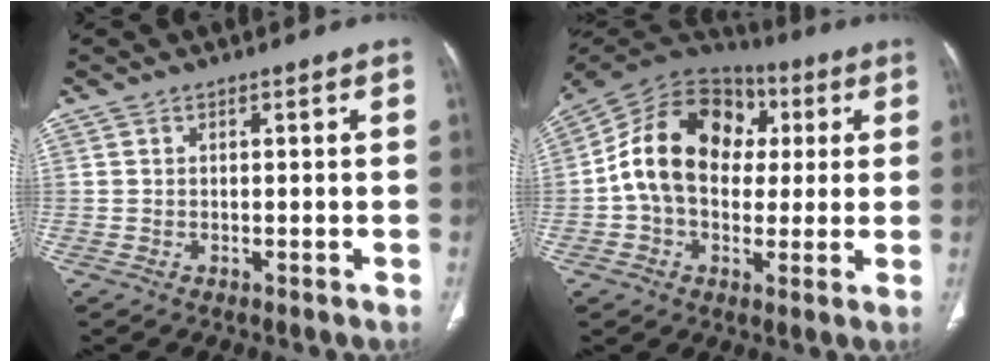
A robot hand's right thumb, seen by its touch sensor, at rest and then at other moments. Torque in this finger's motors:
{"motor_torque": [-0.24, 1.25, 0.75, 0.66, 0.55]}